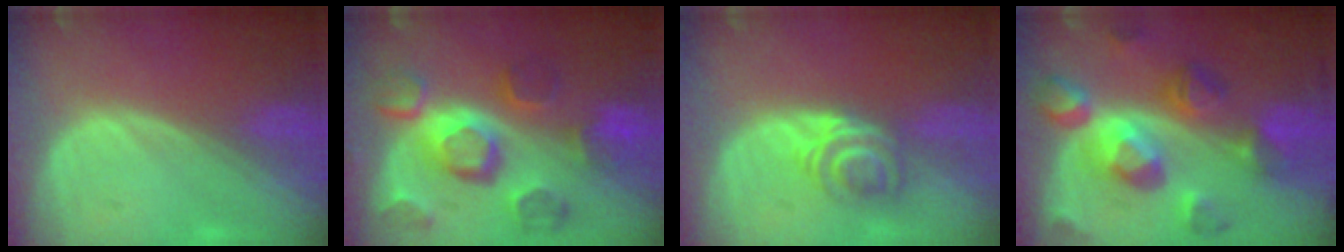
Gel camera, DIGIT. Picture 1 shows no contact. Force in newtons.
{"total": 12.0, "press": 10.3, "slide": 6.2}
{"total": 5.9, "press": 4.8, "slide": 3.4}
{"total": 11.4, "press": 11.4, "slide": 0.9}